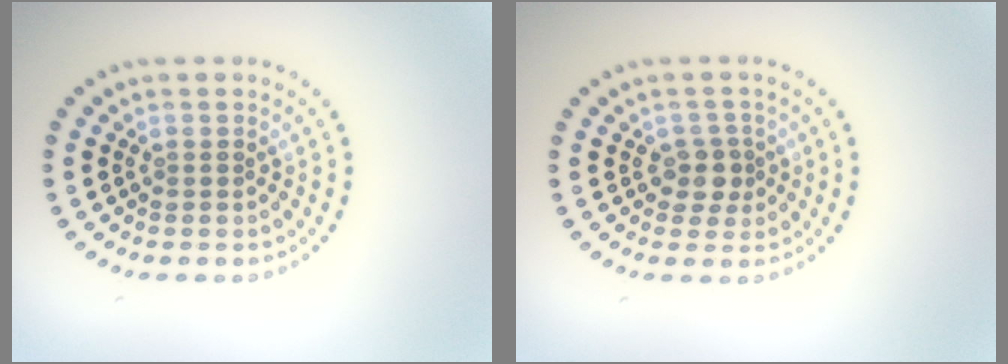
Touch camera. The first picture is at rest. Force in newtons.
{"total": 2.0, "press": 1.7, "slide": 1.0}